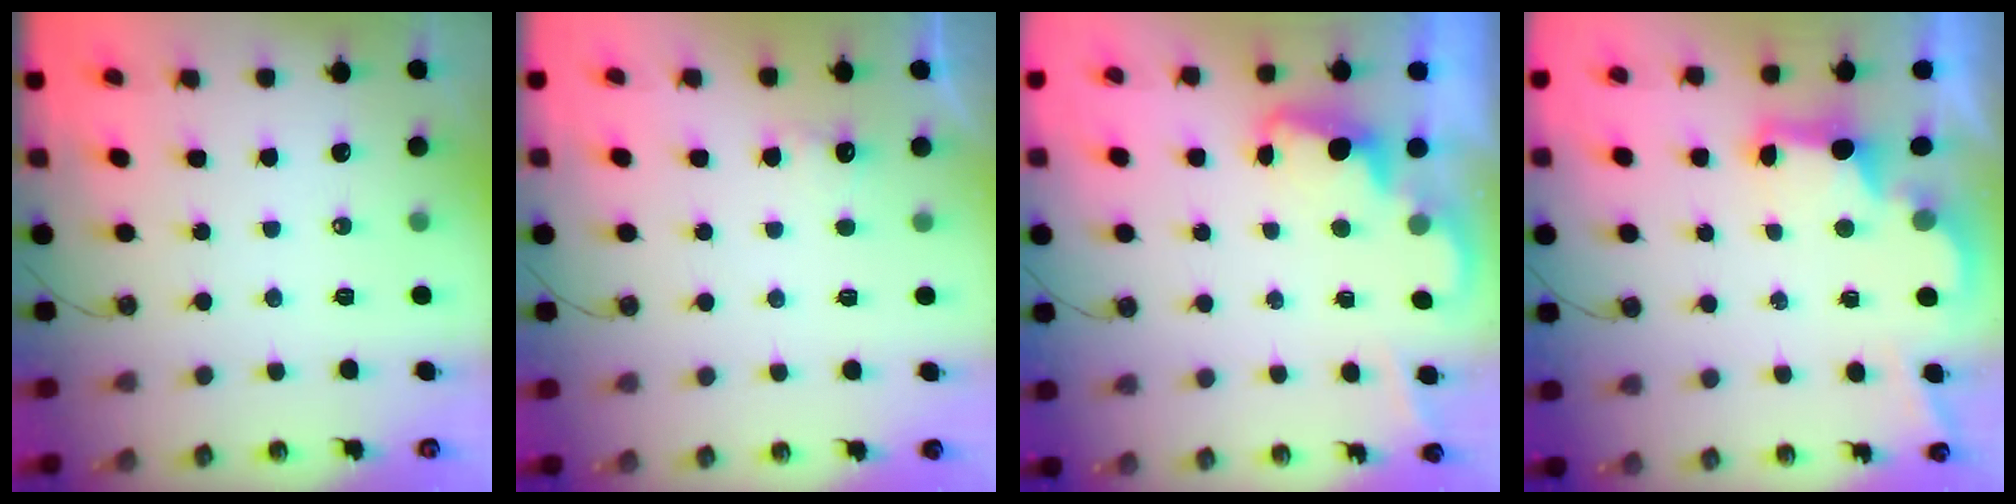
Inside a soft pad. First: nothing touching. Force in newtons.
{"total": 2.8, "press": 2.7, "slide": 0.9}
{"total": 2.3, "press": 2.2, "slide": 0.6}
{"total": 2.8, "press": 2.6, "slide": 0.9}